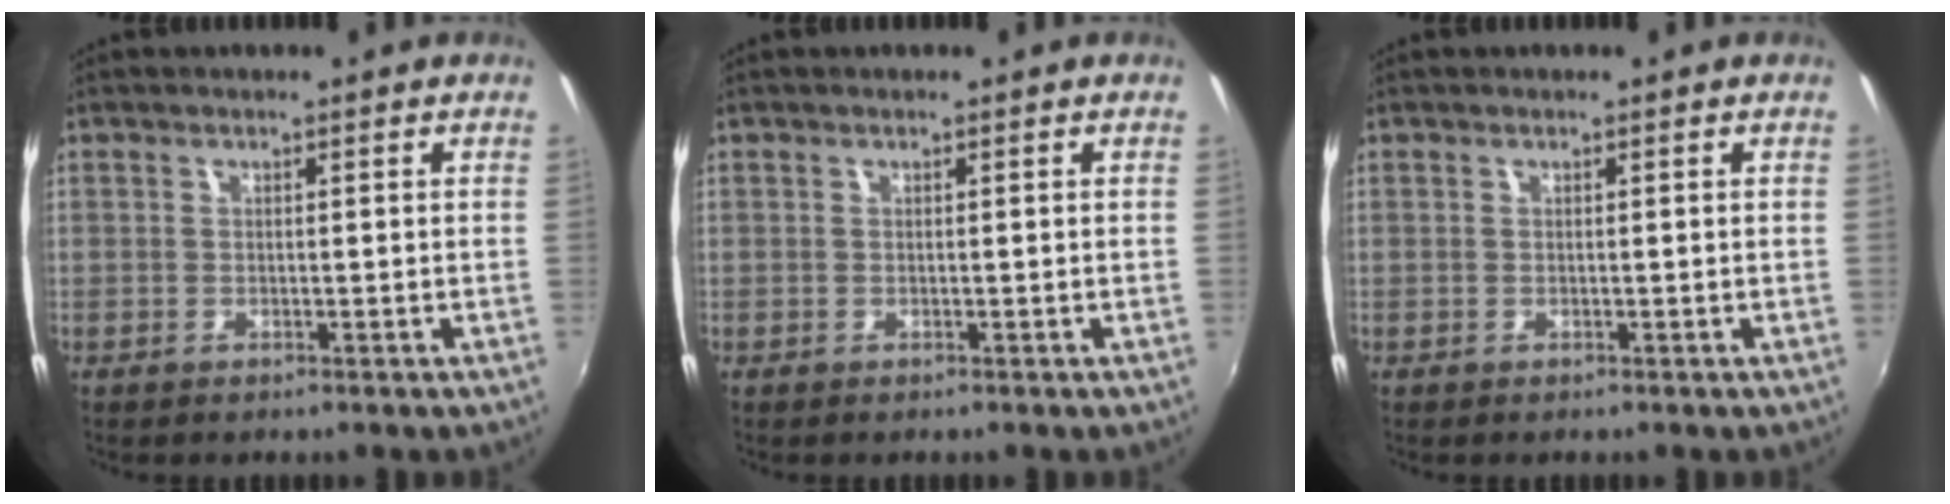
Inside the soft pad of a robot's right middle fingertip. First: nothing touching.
{"total": 0.0}
{"total": 0.0}